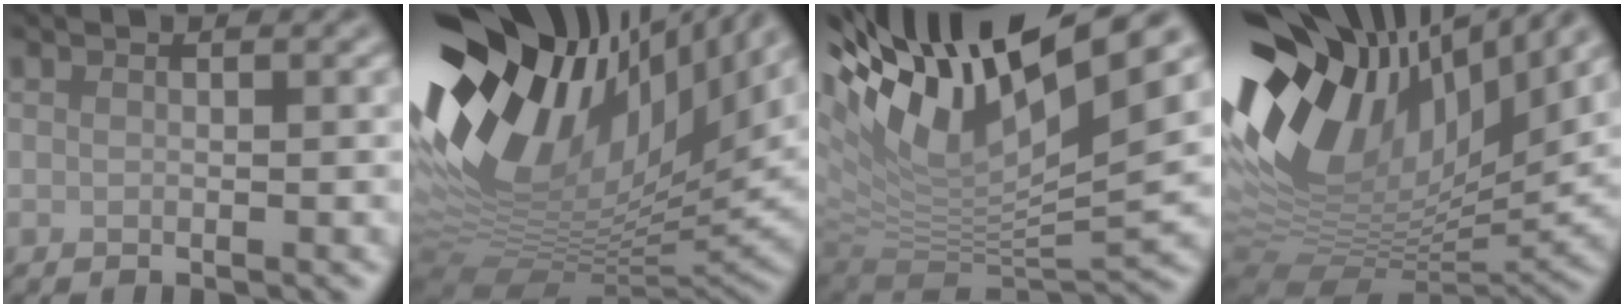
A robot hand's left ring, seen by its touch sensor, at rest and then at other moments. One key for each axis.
{"total": 17.1, "fx": 4.2, "fy": 8.5, "fz": 14.2, "tx": -0.284, "ty": -0.005, "tz": 0.081}
{"total": 14.9, "fx": 6.3, "fy": 4.8, "fz": 12.6, "tx": -0.238, "ty": 0.012, "tz": 0.127}
{"total": 15.6, "fx": 4.1, "fy": 8.6, "fz": 12.4, "tx": -0.252, "ty": 0.013, "tz": 0.069}